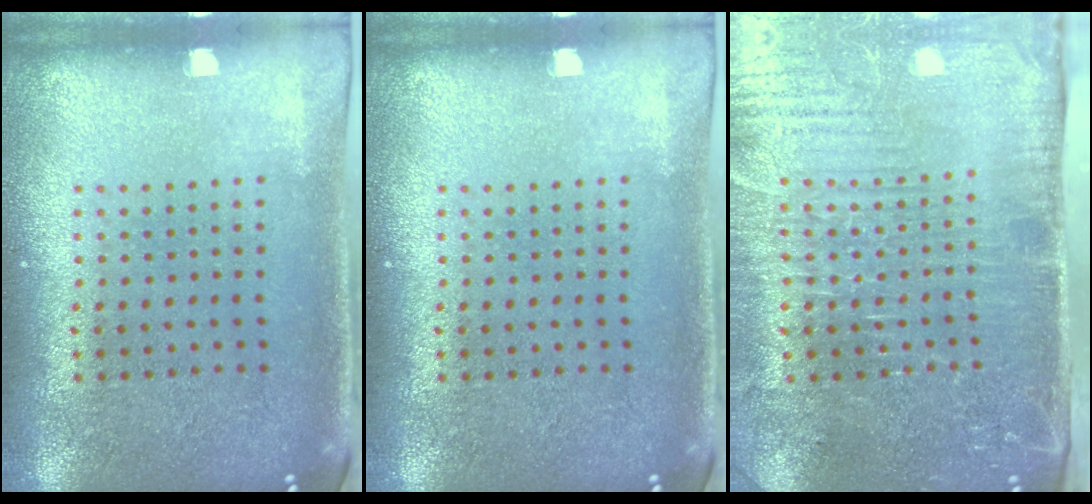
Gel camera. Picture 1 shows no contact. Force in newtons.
{"total": 0.0}
{"total": 5.0, "press": 4.5, "slide": 2.4}